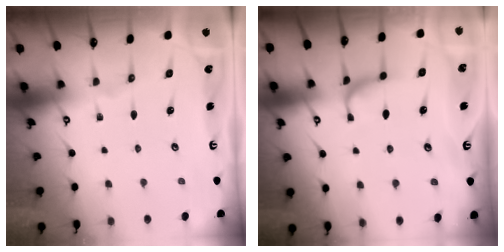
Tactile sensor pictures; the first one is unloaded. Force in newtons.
{"total": 1.5, "press": 1.3, "slide": 0.6}